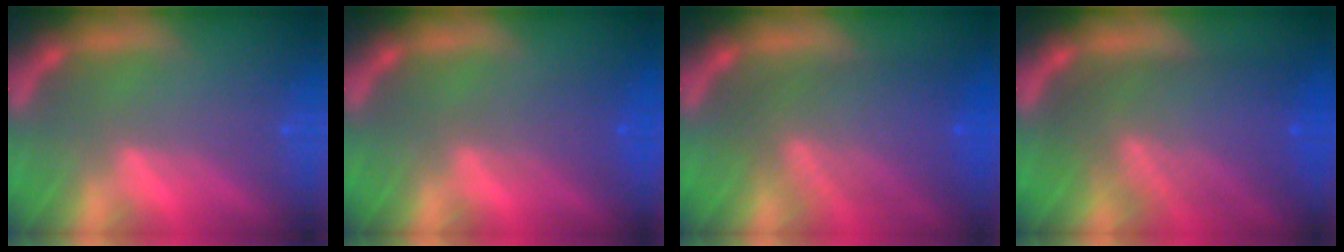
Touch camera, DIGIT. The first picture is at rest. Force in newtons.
{"total": 2.5}
{"total": 8.0}
{"total": 9.5}